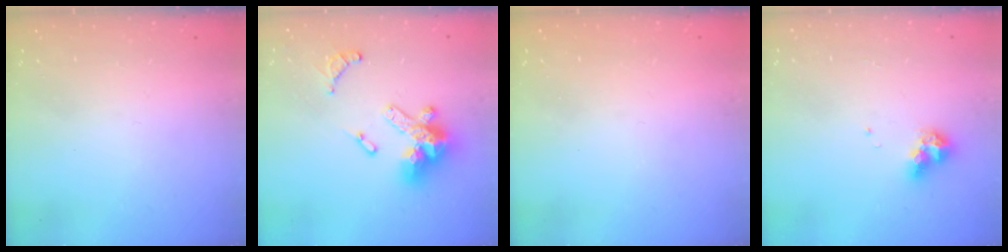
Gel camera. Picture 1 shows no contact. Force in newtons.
{"total": 16.2, "press": 16.1, "slide": 1.6}
{"total": 0.7, "press": 0.6, "slide": 0.4}
{"total": 7.9, "press": 7.9, "slide": 0.4}